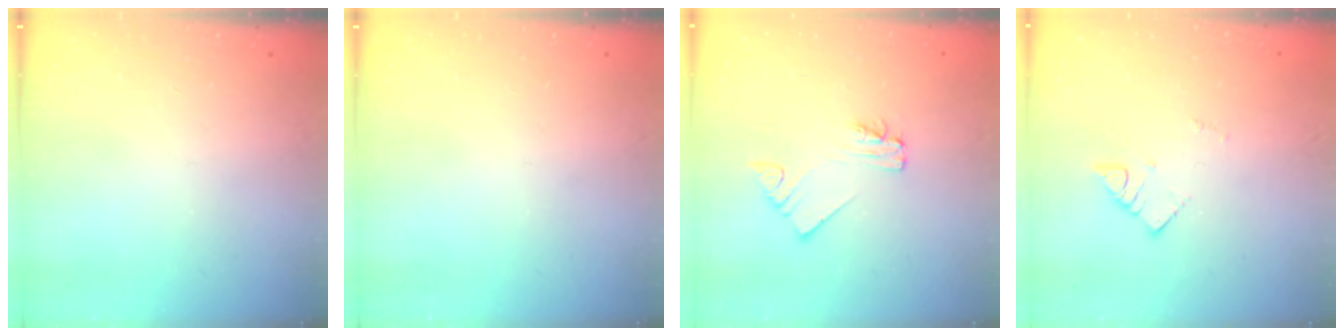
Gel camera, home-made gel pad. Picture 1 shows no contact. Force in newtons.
{"total": 0.0}
{"total": 2.0, "press": 2.0, "slide": 0.1}
{"total": 2.7, "press": 2.7, "slide": 0.1}